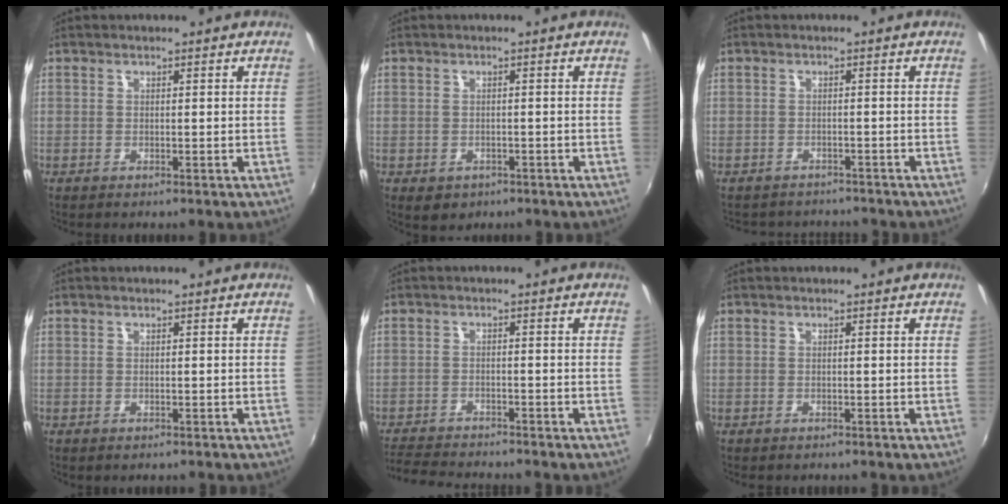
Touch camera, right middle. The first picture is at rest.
{"total": 3.2, "force": [-1.4, 2.5, 1.3], "torque": [-0.030, -0.008, -0.014]}
{"total": 5.1, "force": [-4.4, 2.5, 0.6], "torque": [-0.020, 0.005, -0.064]}
{"total": 0.0}
{"total": 8.0, "force": [-7.6, 1.3, 2.3], "torque": [-0.071, -0.013, -0.129]}
{"total": 0.0}